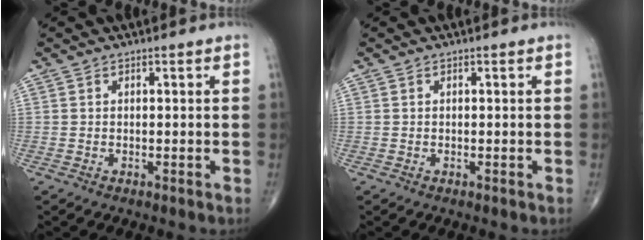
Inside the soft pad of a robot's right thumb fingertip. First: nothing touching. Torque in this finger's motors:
{"motor_torque": [0.18, -0.02, -0.19, -0.01, 0.01]}